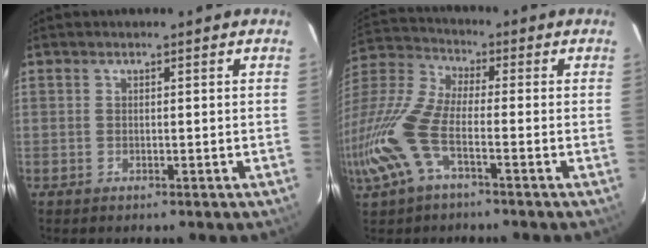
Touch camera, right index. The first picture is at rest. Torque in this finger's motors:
{"motor_torque": [1.70, -0.44, 0.93, 0.21]}